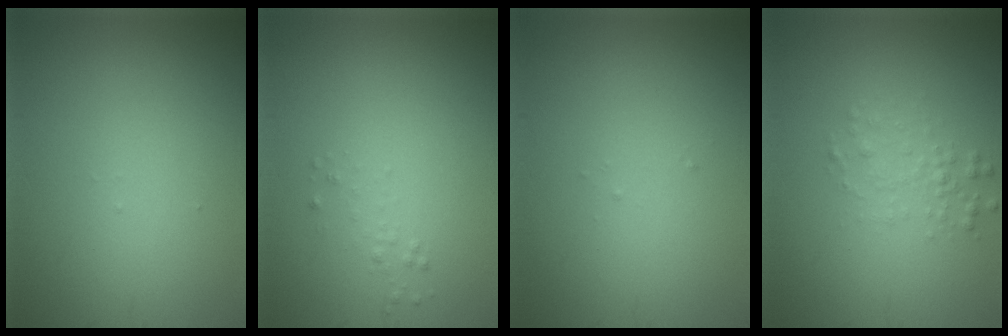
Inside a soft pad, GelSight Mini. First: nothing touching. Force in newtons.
{"total": 0.6, "press": 0.6, "slide": 0.1}
{"total": 0.0}
{"total": 1.6, "press": 1.6, "slide": 0.1}